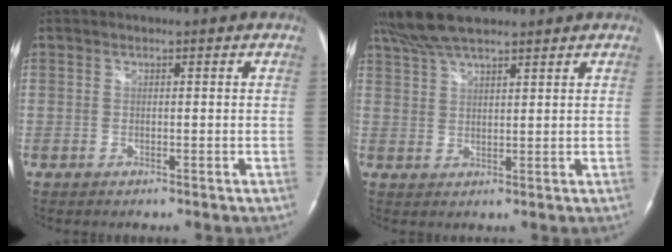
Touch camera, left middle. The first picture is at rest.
{"total": 8.9, "force": [7.4, 1.8, 4.6], "torque": [-0.094, 0.029, 0.138]}